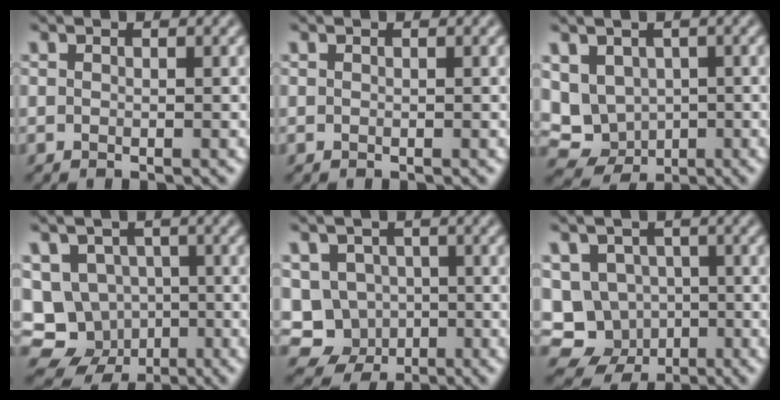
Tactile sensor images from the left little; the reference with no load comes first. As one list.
[{"total": 0.0}, {"total": 5.7, "force": [0.6, 4.9, 2.8], "torque": [-0.054, -0.001, 0.011]}, {"total": 9.9, "force": [-3.2, 8.7, 3.6], "torque": [-0.057, -0.009, -0.067]}, {"total": 6.7, "force": [-1.7, 6.3, 1.8], "torque": [-0.018, 0.002, -0.052]}, {"total": 8.8, "force": [-2.8, 7.8, 2.8], "torque": [-0.038, -0.004, -0.064]}]